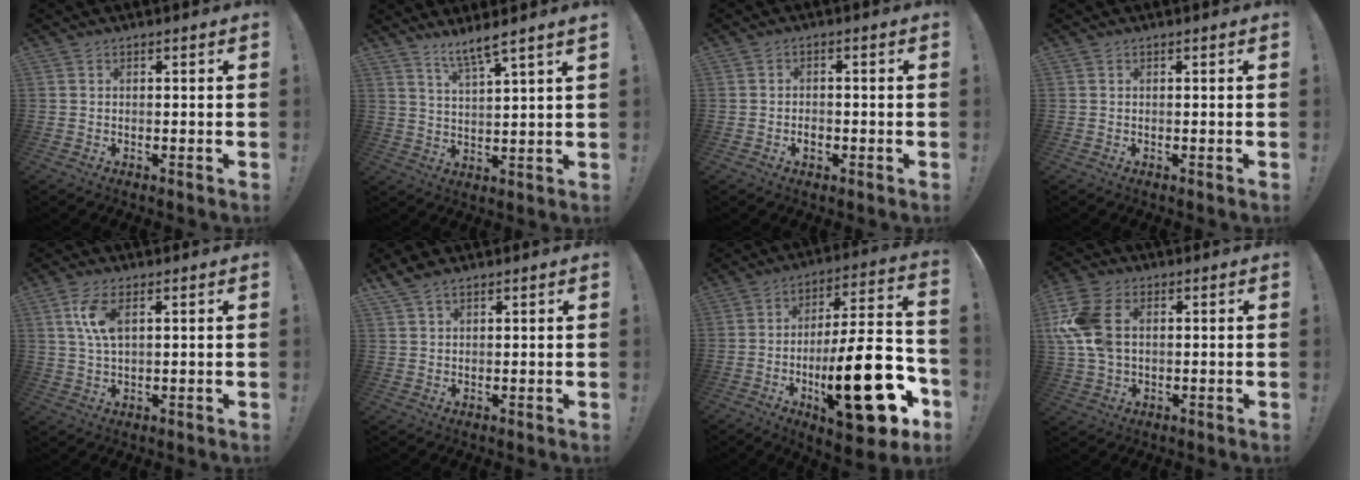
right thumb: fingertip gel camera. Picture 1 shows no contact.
{"total": 6.7, "force": [5.5, -0.3, 3.8], "torque": [-0.067, -0.032, 0.093]}
{"total": 2.4, "force": [-1.3, 1.6, 1.3], "torque": [-0.016, 0.003, -0.023]}
{"total": 0.0}
{"total": 7.4, "force": [2.5, 3.1, 6.2], "torque": [-0.137, 0.000, 0.042]}
{"total": 3.8, "force": [2.9, 1.7, 1.8], "torque": [-0.033, -0.009, 0.057]}
{"total": 27.8, "force": [-8.6, 9.5, 24.7], "torque": [-0.382, 0.040, -0.130]}
{"total": 13.8, "force": [2.5, 9.2, 10.0], "torque": [-0.216, 0.003, 0.049]}